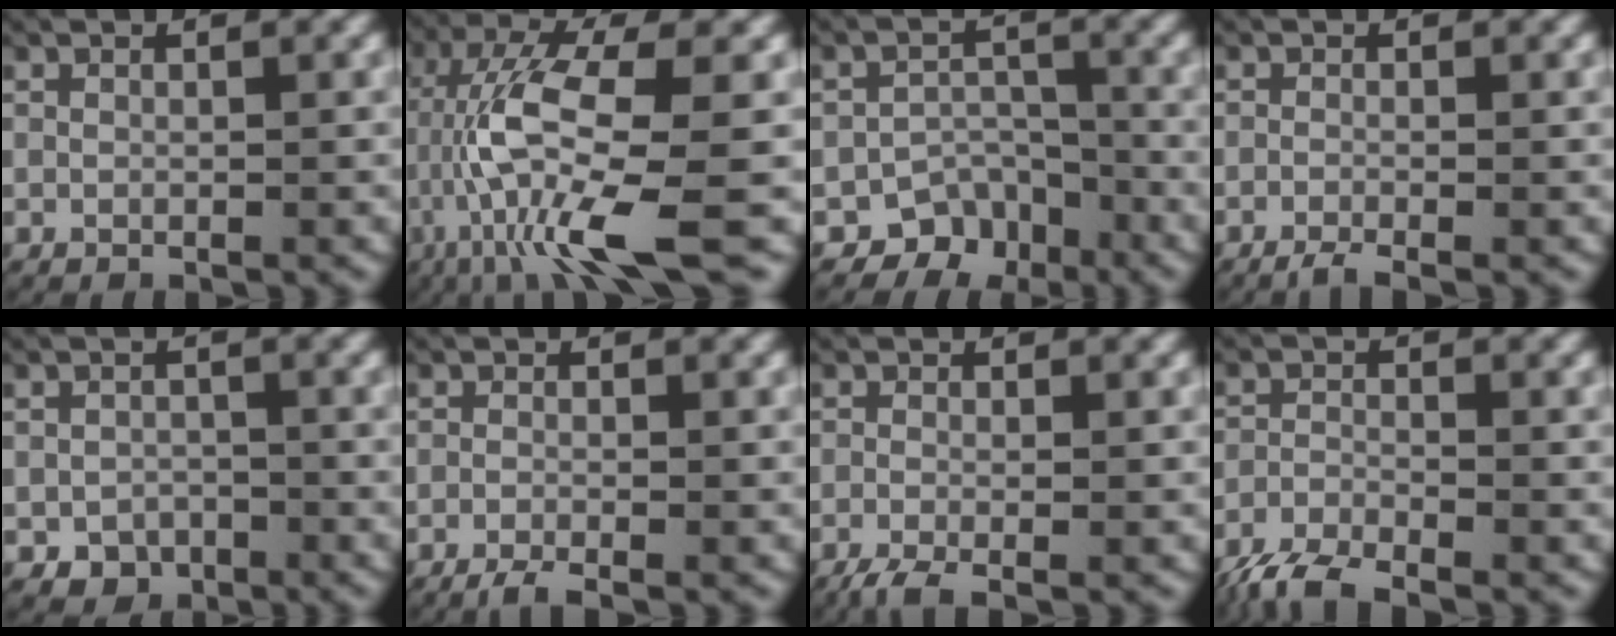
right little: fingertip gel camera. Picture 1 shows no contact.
{"total": 8.7, "force": [-2.2, 2.0, 8.1], "torque": [-0.159, -0.018, -0.027]}
{"total": 8.2, "force": [-5.0, 6.1, 2.3], "torque": [-0.028, -0.016, -0.091]}
{"total": 1.9, "force": [-1.6, 0.2, 1.0], "torque": [-0.021, -0.009, -0.025]}
{"total": 3.3, "force": [-2.1, 2.5, 0.2], "torque": [0.012, -0.007, -0.038]}
{"total": 1.9, "force": [-1.6, 0.2, 1.0], "torque": [-0.022, -0.009, -0.025]}
{"total": 2.6, "force": [-1.9, 0.8, 1.5], "torque": [-0.035, -0.012, -0.027]}
{"total": 3.9, "force": [-3.3, 1.1, 1.7], "torque": [-0.036, -0.013, -0.055]}